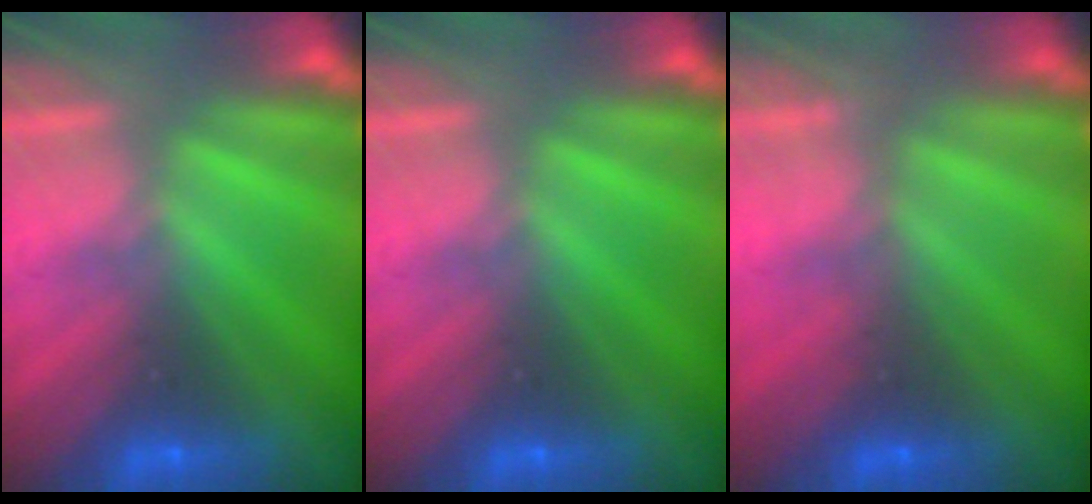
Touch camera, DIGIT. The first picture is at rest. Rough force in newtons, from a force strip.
{"total": 0.0}
{"total": 4.5}